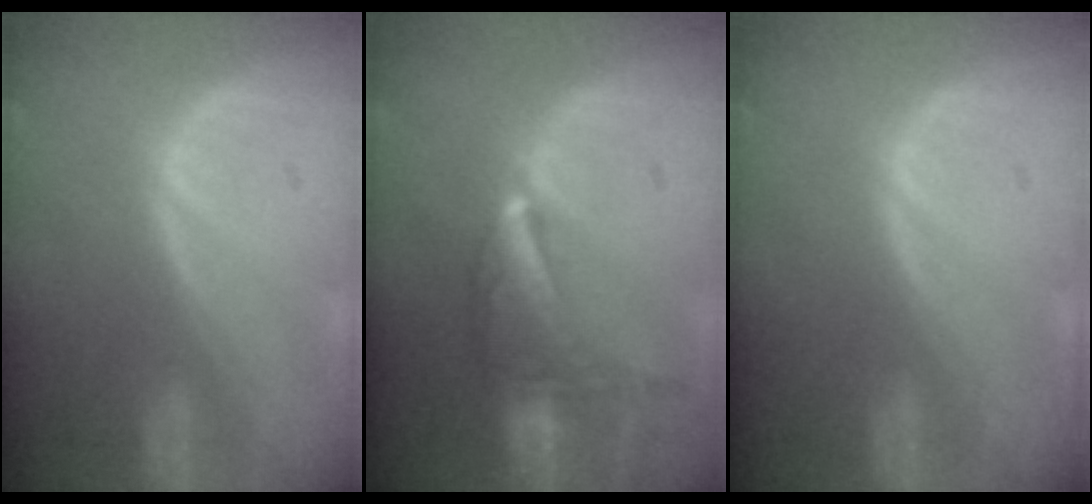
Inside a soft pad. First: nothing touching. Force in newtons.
{"total": 9.2, "press": 8.1, "slide": 4.3}
{"total": 0.0}